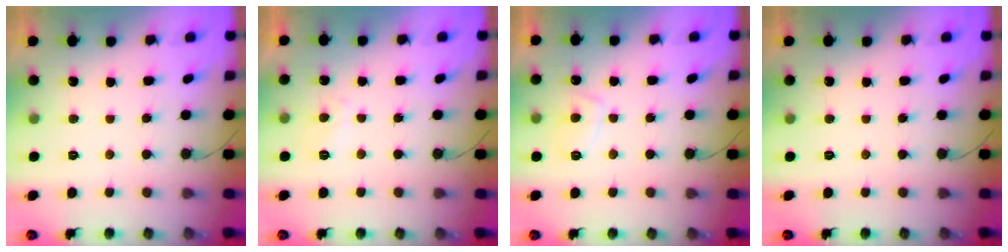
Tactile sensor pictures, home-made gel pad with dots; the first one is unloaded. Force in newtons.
{"total": 2.8, "press": 2.7, "slide": 0.6}
{"total": 4.6, "press": 4.5, "slide": 1.0}
{"total": 0.0}